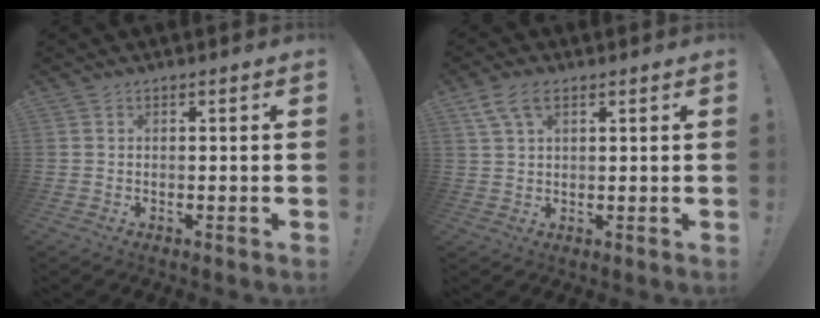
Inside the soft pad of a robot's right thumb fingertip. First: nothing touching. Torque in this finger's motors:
{"motor_torque": [0.01, 0.01, 0.15, 0.16, 0.00]}